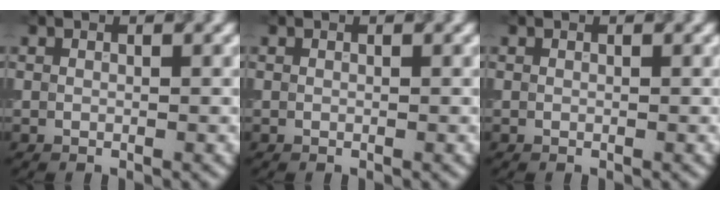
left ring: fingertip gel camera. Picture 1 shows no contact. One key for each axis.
{"total": 0.0}
{"total": 0.0}